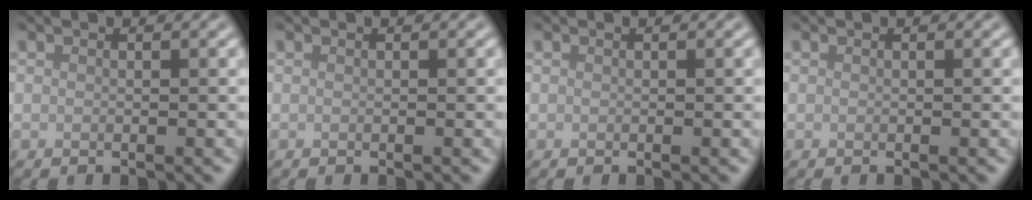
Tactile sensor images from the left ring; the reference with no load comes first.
{"total": 0.0}
{"total": 0.0}
{"total": 0.0}